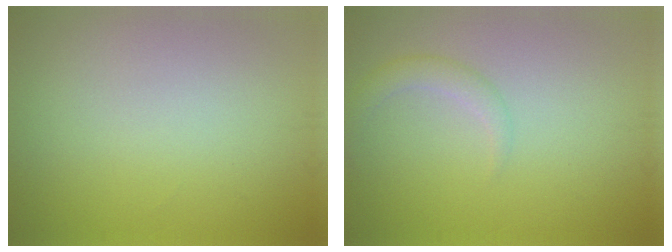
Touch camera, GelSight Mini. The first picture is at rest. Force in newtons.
{"total": 1.7, "press": 1.7, "slide": 0.1}